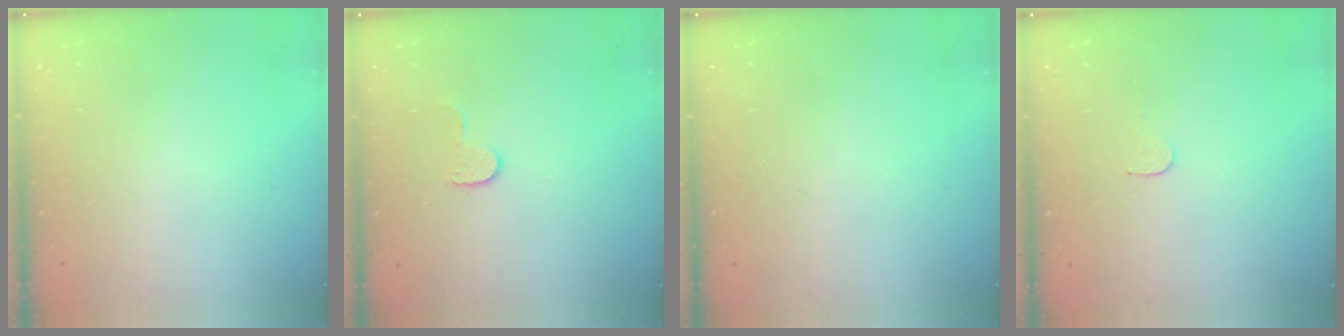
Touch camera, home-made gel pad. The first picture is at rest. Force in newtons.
{"total": 5.4, "press": 5.4, "slide": 0.5}
{"total": 0.0}
{"total": 3.5, "press": 3.5, "slide": 0.3}